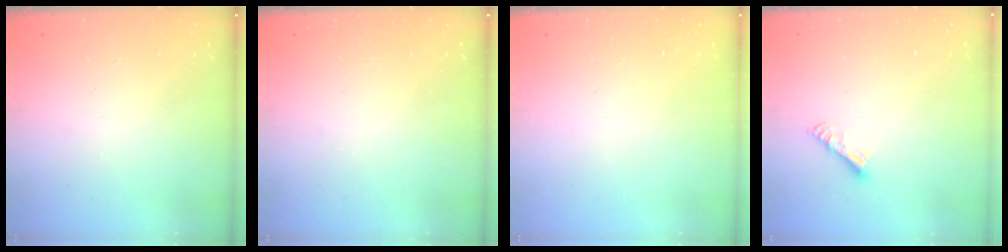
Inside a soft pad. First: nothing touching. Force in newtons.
{"total": 0.0}
{"total": 0.0}
{"total": 4.4, "press": 4.4, "slide": 0.6}